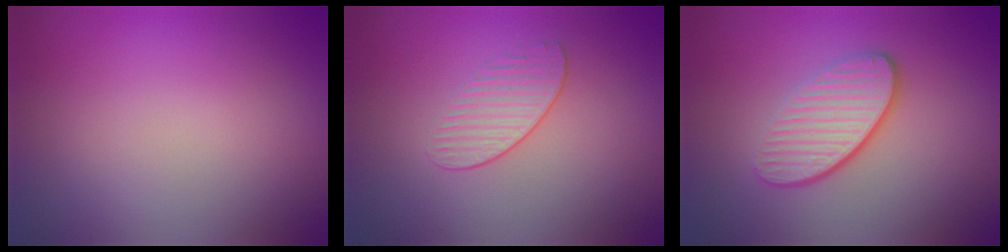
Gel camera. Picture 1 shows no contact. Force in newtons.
{"total": 1.6, "press": 1.1, "slide": 1.2}
{"total": 4.1, "press": 3.1, "slide": 2.7}